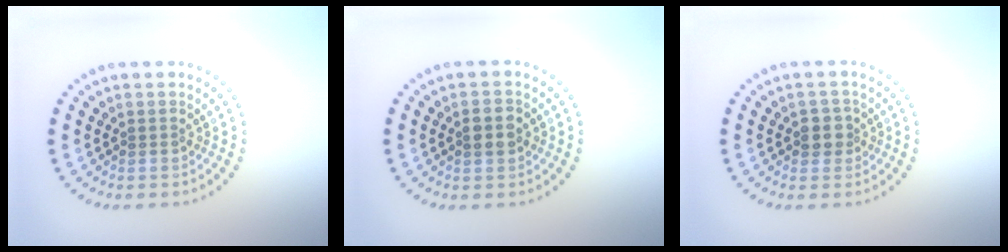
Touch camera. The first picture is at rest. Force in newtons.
{"total": 2.6, "press": 2.6, "slide": 0.2}
{"total": 1.9, "press": 1.8, "slide": 0.8}